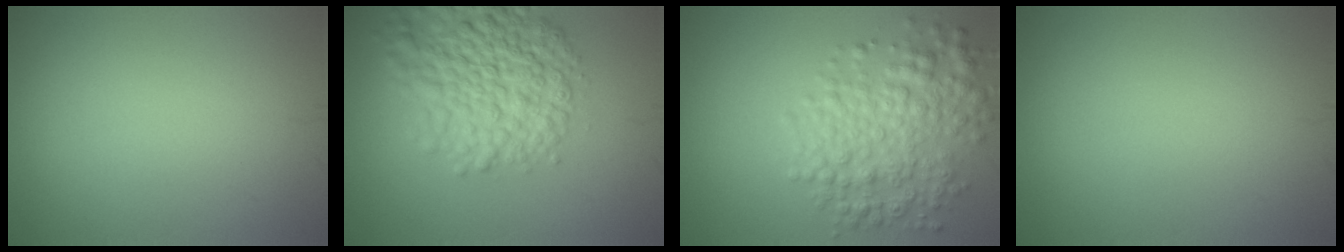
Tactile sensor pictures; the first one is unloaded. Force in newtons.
{"total": 8.1, "press": 8.1, "slide": 0.3}
{"total": 5.5, "press": 5.5, "slide": 0.1}
{"total": 0.0}